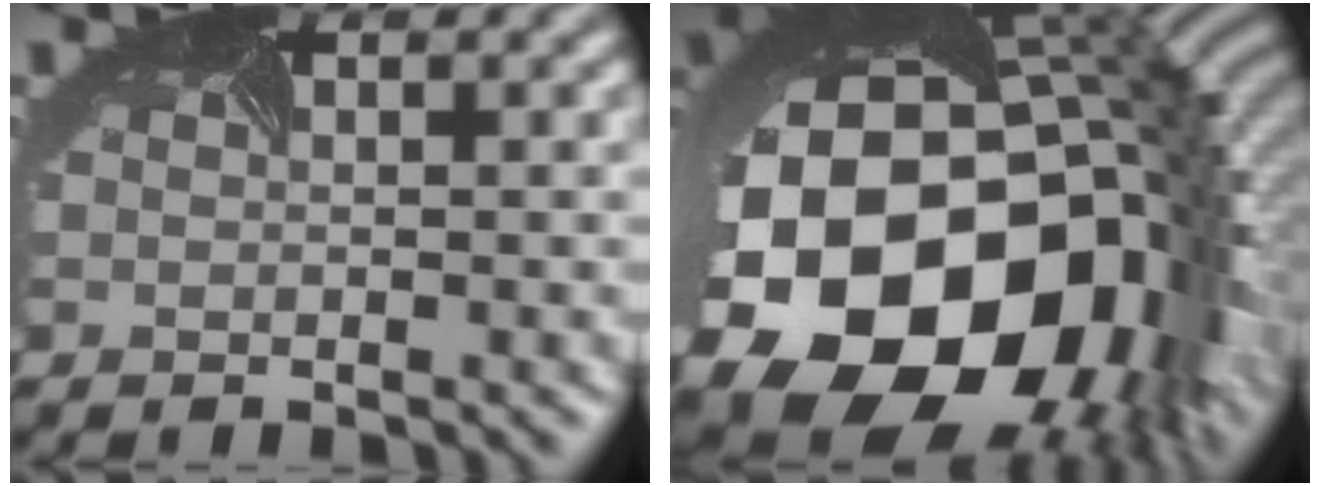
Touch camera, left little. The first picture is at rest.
{"total": 21.3, "force": [-4.8, 15.1, 14.1], "torque": [-0.318, -0.069, -0.053]}